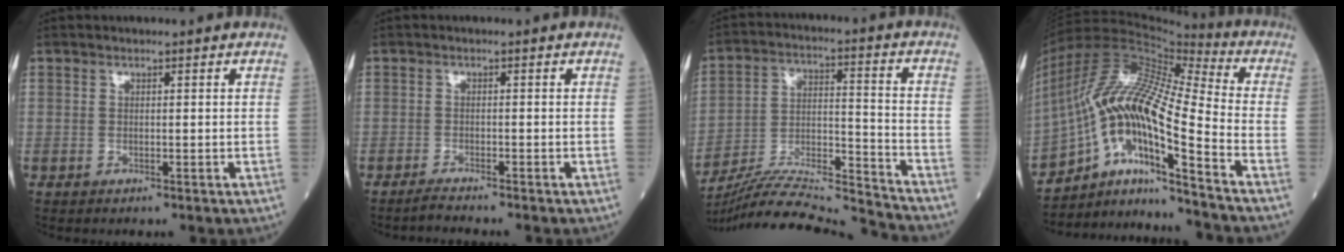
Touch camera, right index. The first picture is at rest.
{"total": 3.1, "force": [-2.9, -1.0, 0.6], "torque": [-0.023, -0.019, -0.054]}
{"total": 18.0, "force": [-17.5, -1.7, 4.1], "torque": [-0.087, 0.013, -0.289]}
{"total": 18.4, "force": [-10.2, 1.3, 15.2], "torque": [-0.315, 0.001, -0.182]}